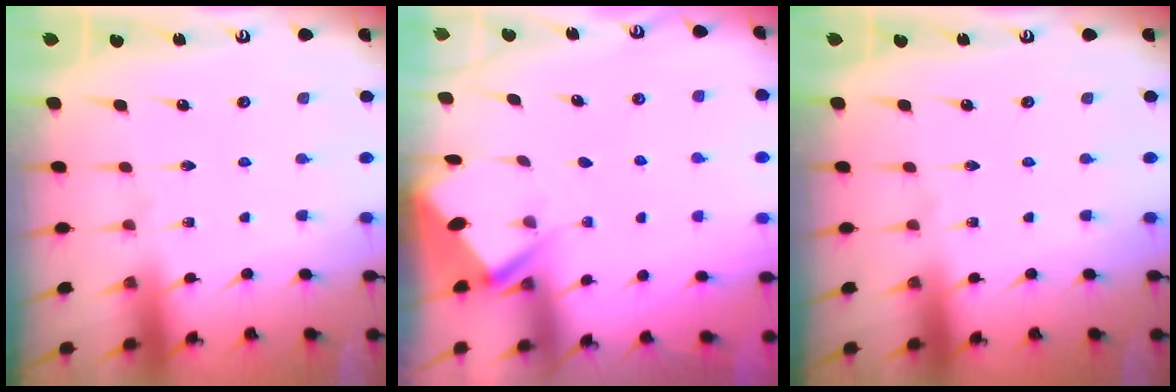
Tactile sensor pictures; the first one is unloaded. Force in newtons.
{"total": 3.0, "press": 2.9, "slide": 0.4}
{"total": 0.0}